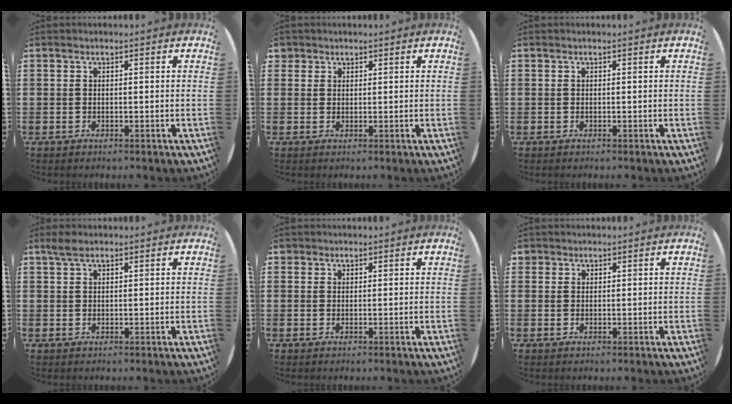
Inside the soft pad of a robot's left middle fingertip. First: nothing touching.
{"total": 1.3, "force": [1.1, 0.7, 0.0], "torque": [0.007, 0.001, 0.020]}
{"total": 0.0}
{"total": 1.6, "force": [1.3, 0.5, 0.8], "torque": [-0.018, 0.005, 0.022]}
{"total": 0.7, "force": [0.6, 0.4, -0.1], "torque": [0.002, 0.002, 0.011]}
{"total": 0.9, "force": [0.7, 0.5, -0.1], "torque": [0.000, 0.003, 0.015]}